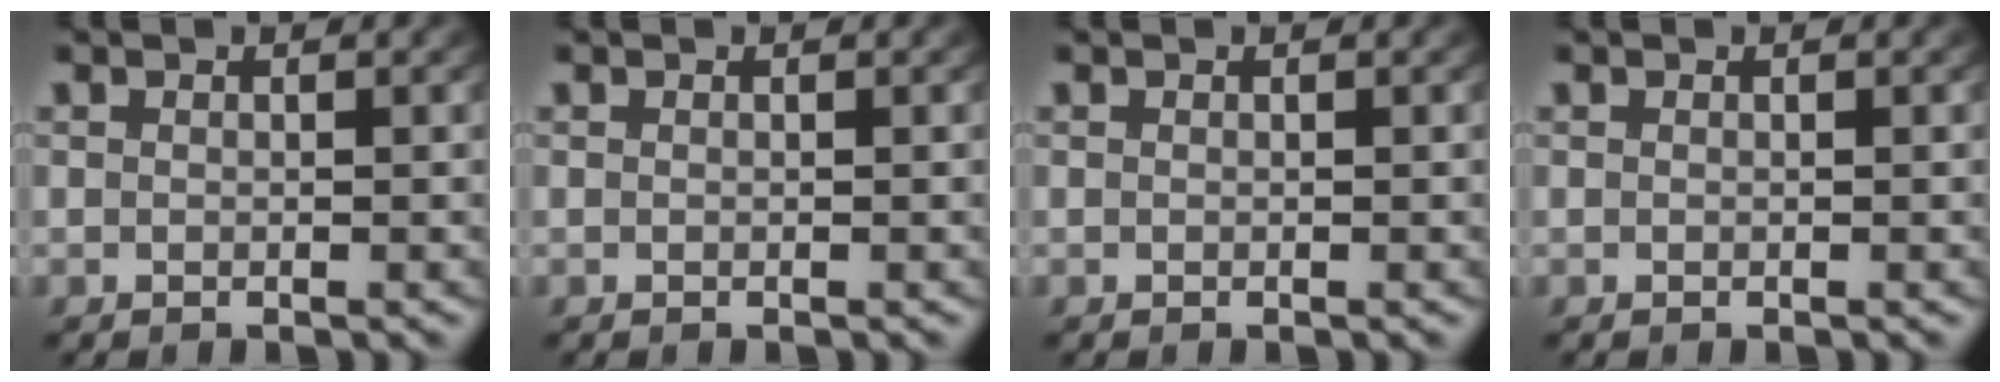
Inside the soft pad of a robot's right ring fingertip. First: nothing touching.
{"total": 0.0}
{"total": 0.0}
{"total": 0.0}